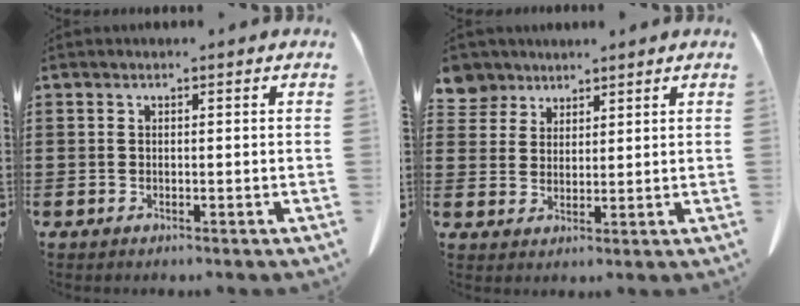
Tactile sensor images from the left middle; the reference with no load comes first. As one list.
[{"total": 4.6, "force": [3.8, 2.6, 0.5], "torque": [-0.031, -0.004, 0.074]}]